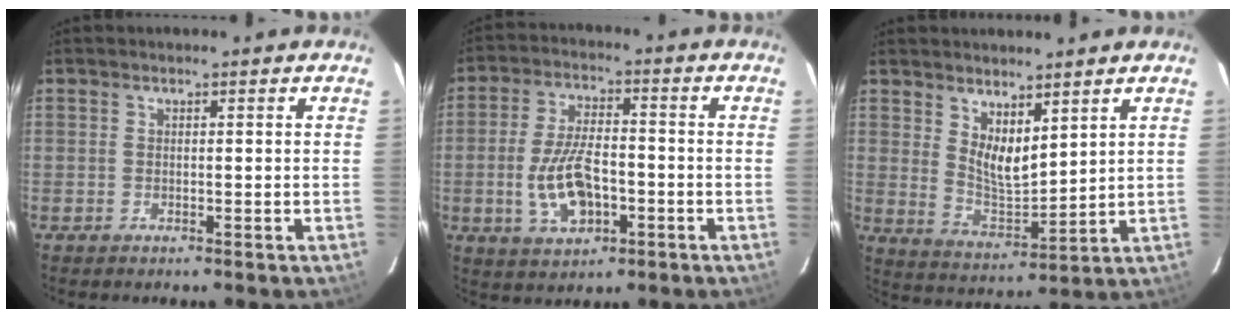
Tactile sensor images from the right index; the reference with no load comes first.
{"total": 11.0, "force": [-2.9, 5.3, 9.1], "torque": [-0.188, 0.000, -0.046]}
{"total": 7.5, "force": [4.8, 3.1, 5.0], "torque": [-0.081, -0.013, 0.096]}